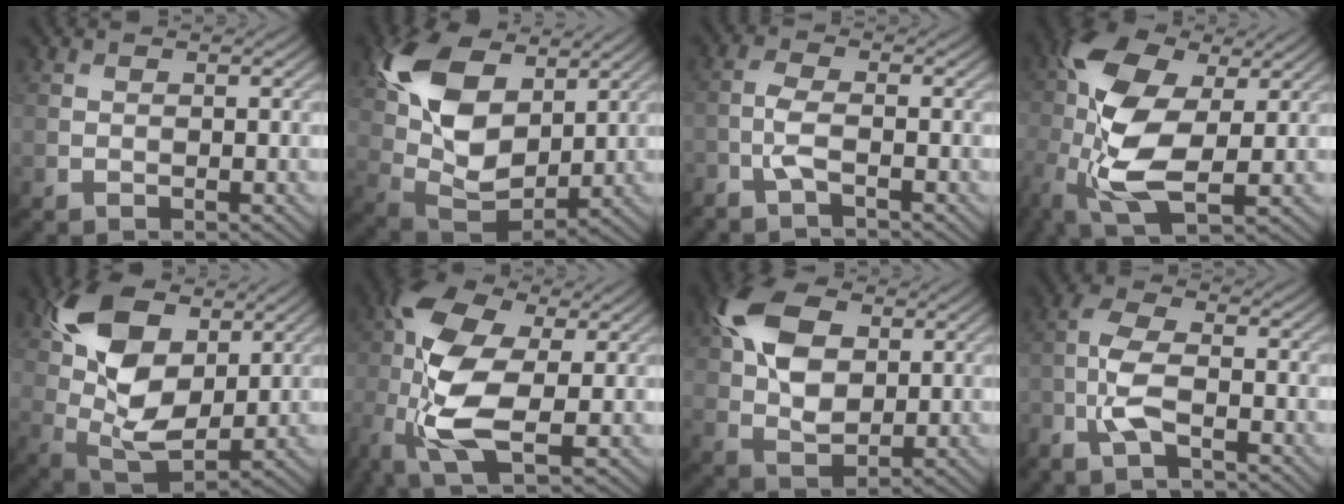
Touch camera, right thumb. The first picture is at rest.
{"total": 14.0, "force": [5.4, 8.2, 10.0], "torque": [-0.229, 0.013, 0.103]}
{"total": 3.0, "force": [-1.8, 0.8, 2.2], "torque": [-0.059, 0.002, -0.046]}
{"total": 14.3, "force": [-0.6, 7.9, 11.9], "torque": [-0.290, -0.001, -0.023]}
{"total": 12.8, "force": [4.6, 7.2, 9.5], "torque": [-0.211, 0.008, 0.089]}
{"total": 13.2, "force": [-1.7, 6.7, 11.3], "torque": [-0.269, 0.002, -0.044]}
{"total": 10.1, "force": [2.9, 6.2, 7.5], "torque": [-0.183, 0.015, 0.050]}
{"total": 5.1, "force": [-2.7, 1.8, 4.0], "torque": [-0.095, 0.004, -0.068]}